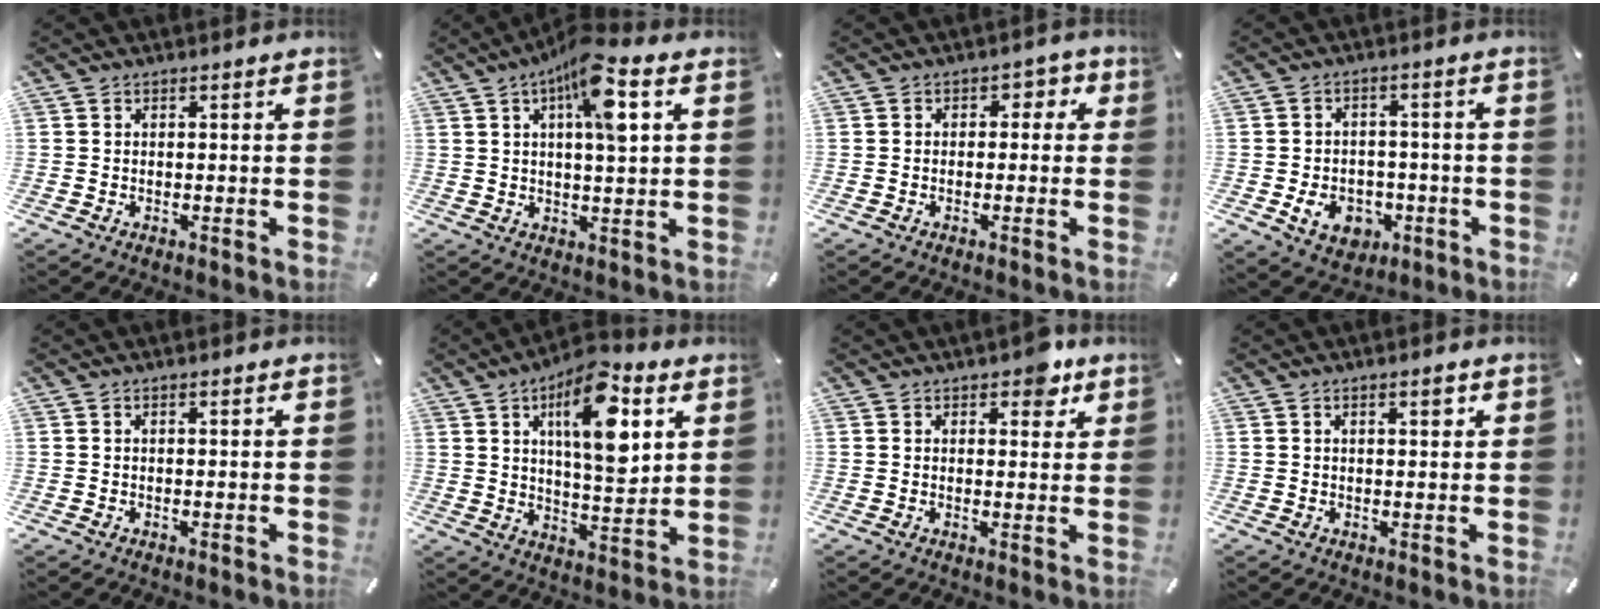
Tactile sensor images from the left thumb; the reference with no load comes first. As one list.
[{"total": 11.0, "force": [4.2, 2.6, 9.8], "torque": [-0.168, -0.003, 0.067]}, {"total": 3.0, "force": [-0.7, 2.4, 1.7], "torque": [-0.018, 0.010, -0.021]}, {"total": 8.6, "force": [-2.8, 6.9, 4.3], "torque": [-0.081, 0.017, -0.049]}, {"total": 0.5, "force": [0.2, 0.2, 0.4], "torque": [-0.009, 0.003, 0.002]}, {"total": 16.4, "force": [7.5, 6.9, 12.9], "torque": [-0.209, -0.025, 0.118]}, {"total": 5.2, "force": [3.4, 2.8, 2.7], "torque": [-0.016, -0.015, 0.051]}, {"total": 2.5, "force": [1.0, 0.9, 2.1], "torque": [-0.033, 0.002, 0.015]}]